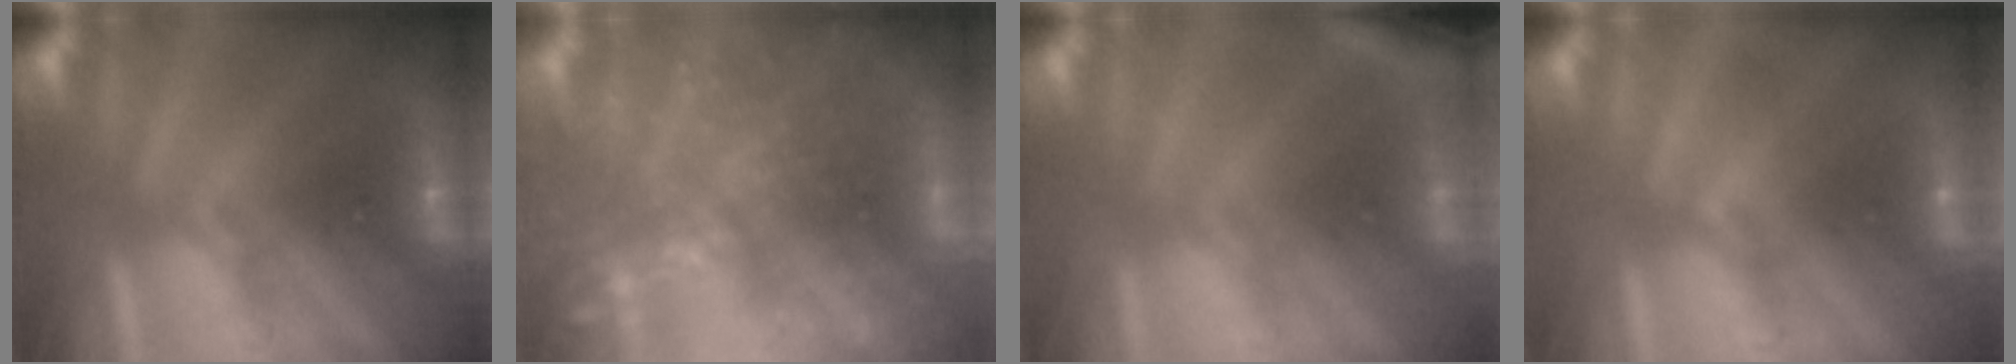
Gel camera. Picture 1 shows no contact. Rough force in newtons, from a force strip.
{"total": 6.4}
{"total": 3.8}
{"total": 2.1}